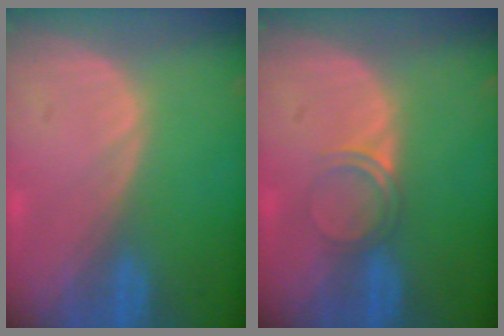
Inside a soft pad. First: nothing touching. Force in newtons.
{"total": 2.5, "press": 2.1, "slide": 1.2}